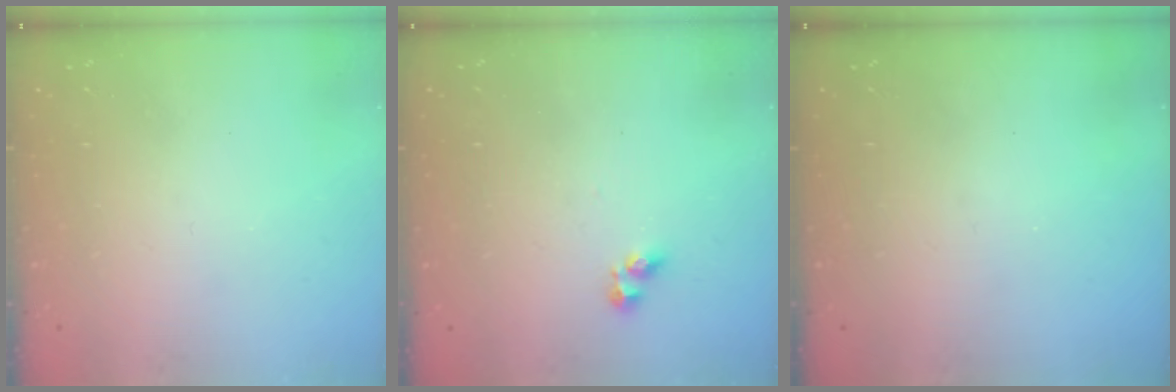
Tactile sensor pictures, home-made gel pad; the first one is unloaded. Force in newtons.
{"total": 3.9, "press": 3.9, "slide": 0.2}
{"total": 0.0}